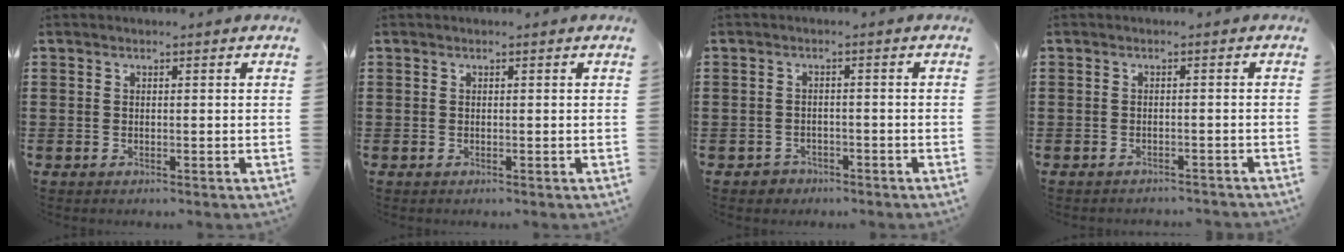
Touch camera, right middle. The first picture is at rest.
{"total": 0.0}
{"total": 1.5, "force": [-1.3, 0.7, 0.0], "torque": [-0.005, 0.002, -0.030]}
{"total": 1.0, "force": [-1.0, 0.0, 0.1], "torque": [-0.004, 0.002, -0.022]}